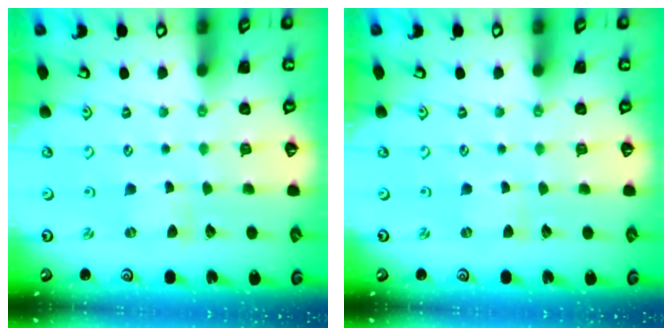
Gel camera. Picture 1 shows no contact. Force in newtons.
{"total": 0.6, "press": 0.6, "slide": 0.1}